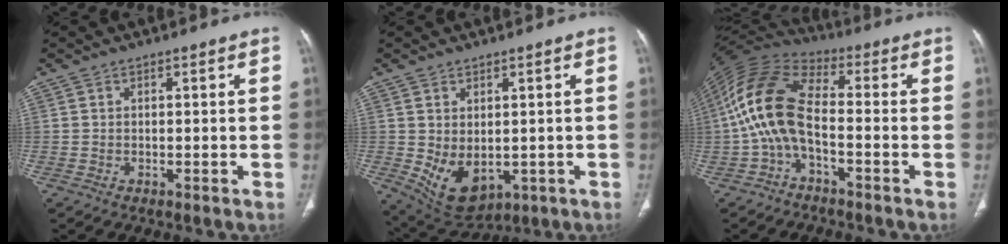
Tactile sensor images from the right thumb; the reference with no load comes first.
{"total": 8.5, "force": [-1.0, 5.4, 6.5], "torque": [-0.100, -0.007, 0.014]}
{"total": 13.3, "force": [-2.5, 6.4, 11.3], "torque": [-0.236, 0.051, -0.061]}